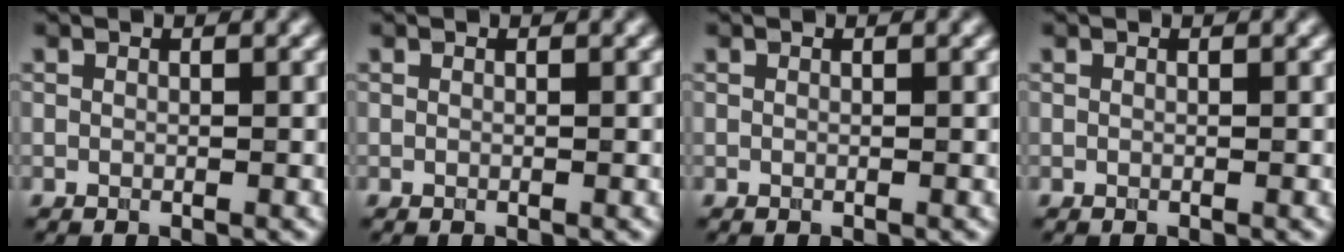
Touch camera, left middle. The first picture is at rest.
{"total": 0.0}
{"total": 0.0}
{"total": 0.0}